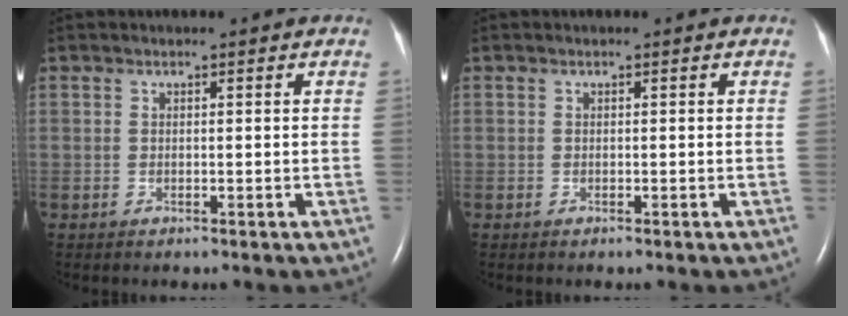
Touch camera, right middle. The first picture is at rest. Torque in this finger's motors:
{"motor_torque": [0.20, -0.07, 0.02, 0.01]}